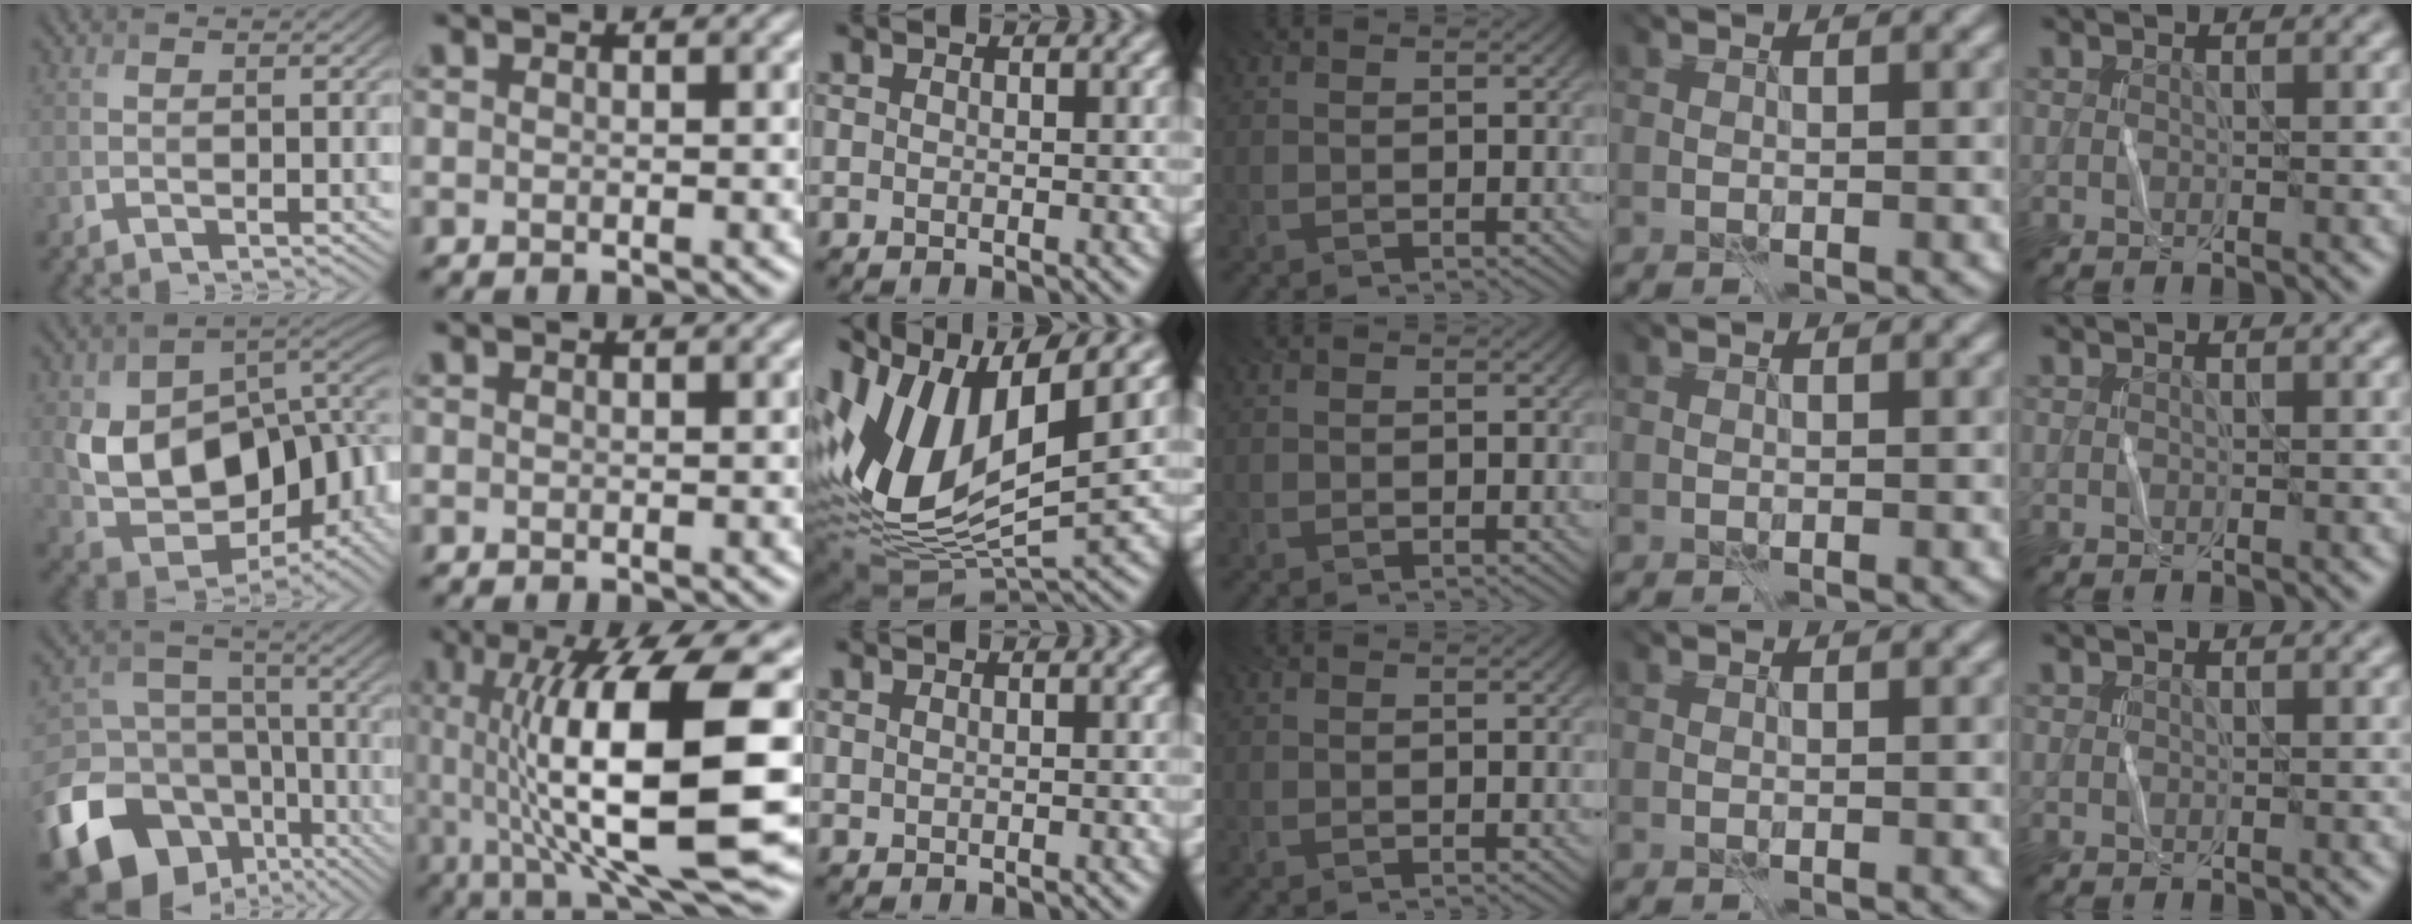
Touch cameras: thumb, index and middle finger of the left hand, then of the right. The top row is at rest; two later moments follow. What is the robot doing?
{"motion": "wrap", "object": "cellophane"}